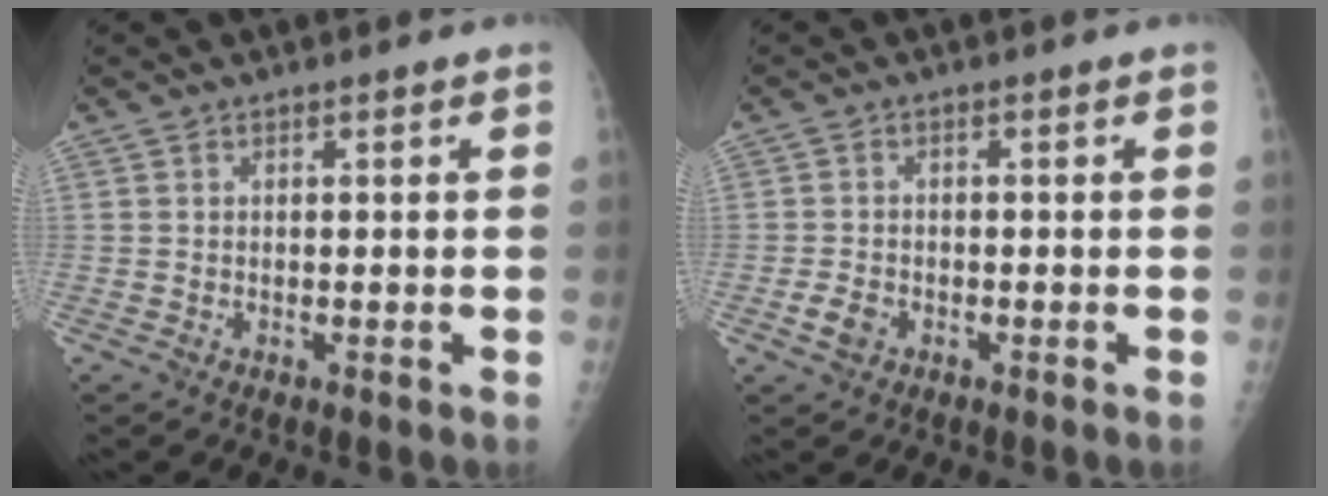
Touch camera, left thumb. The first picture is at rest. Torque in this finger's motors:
{"motor_torque": [-0.42, 0.32, 0.13, 0.05, 0.02]}